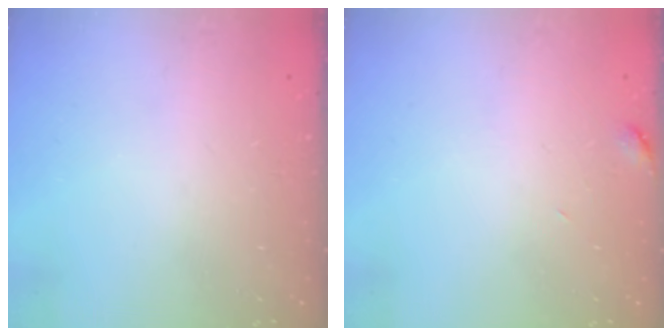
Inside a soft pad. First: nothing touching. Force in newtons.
{"total": 4.3, "press": 4.3, "slide": 0.5}